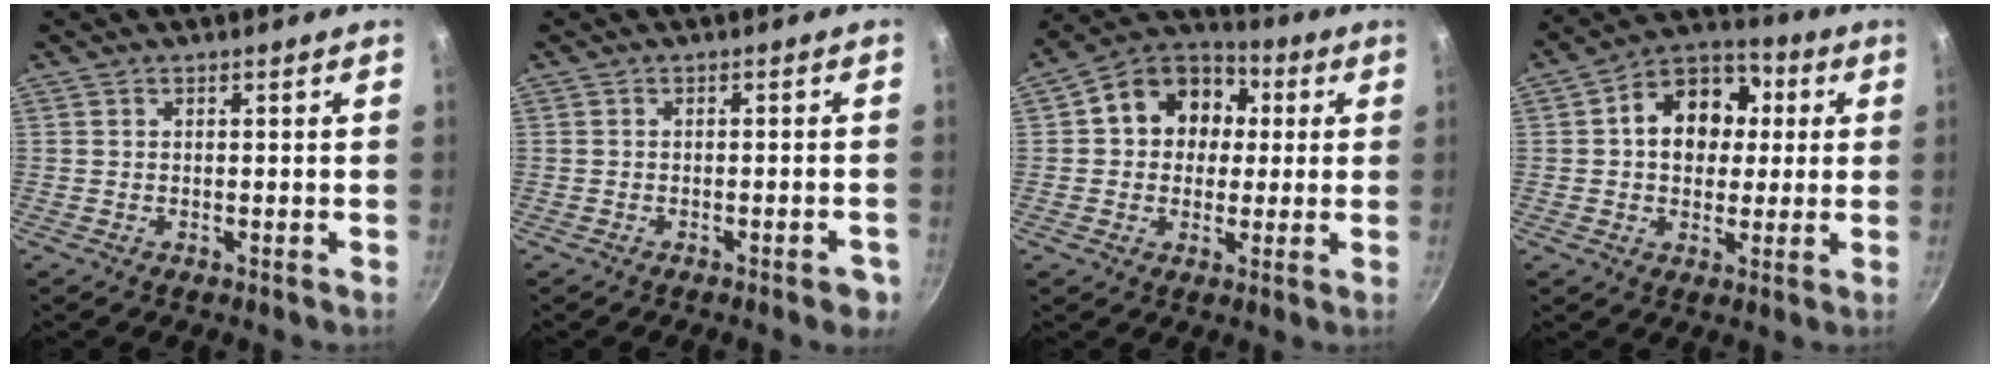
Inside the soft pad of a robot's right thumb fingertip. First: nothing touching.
{"total": 3.4, "force": [-1.8, 1.1, 2.7], "torque": [-0.031, 0.011, -0.019]}
{"total": 13.7, "force": [2.2, 11.4, 7.3], "torque": [-0.080, 0.028, 0.015]}
{"total": 13.8, "force": [2.2, 10.7, 8.5], "torque": [-0.089, 0.021, 0.018]}